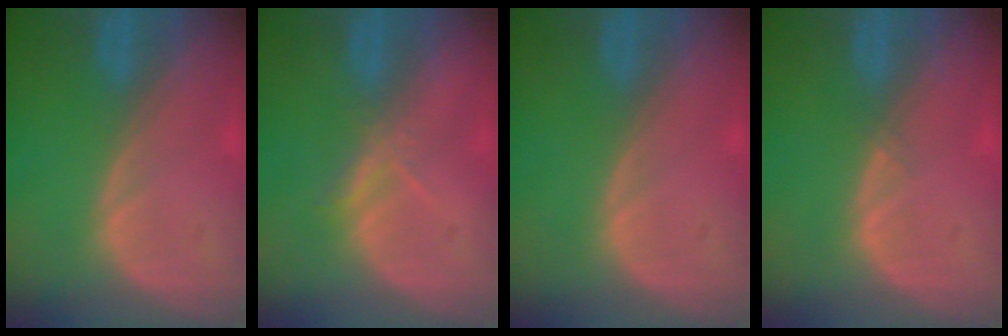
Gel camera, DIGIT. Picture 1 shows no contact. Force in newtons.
{"total": 2.3, "press": 2.1, "slide": 0.9}
{"total": 0.0}
{"total": 0.7, "press": 0.5, "slide": 0.4}